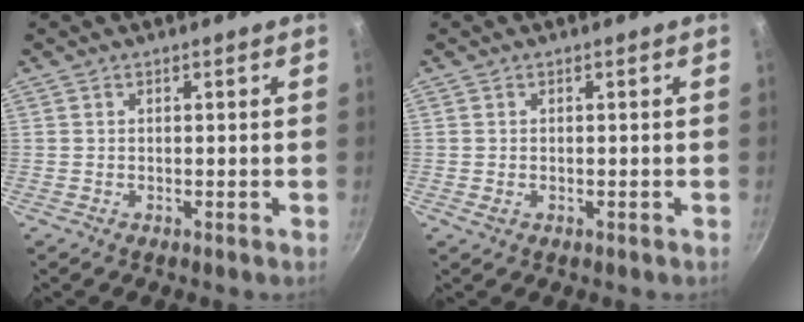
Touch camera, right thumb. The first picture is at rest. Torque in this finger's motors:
{"motor_torque": [0.22, -0.08, -0.21, 0.01, -0.02]}